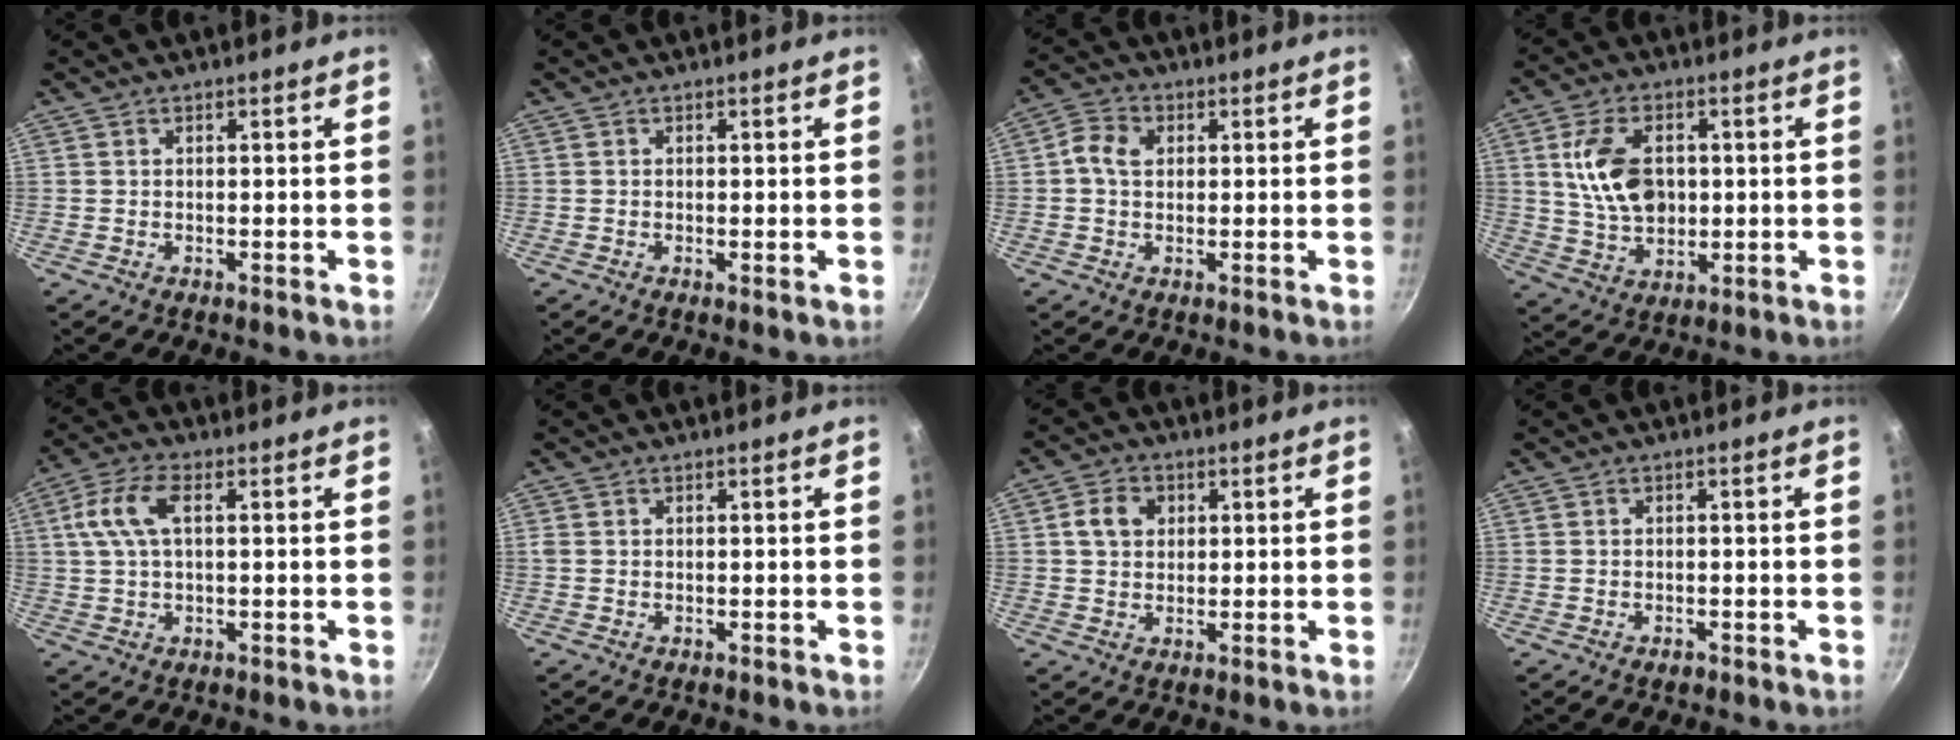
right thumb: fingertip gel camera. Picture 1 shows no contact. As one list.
[{"total": 0.7, "force": [-0.1, 0.2, 0.6], "torque": [-0.012, -0.003, -0.004]}, {"total": 5.0, "force": [0.7, 3.9, 3.2], "torque": [-0.054, 0.010, 0.007]}, {"total": 11.8, "force": [1.9, 7.7, 8.8], "torque": [-0.147, -0.003, 0.041]}, {"total": 7.8, "force": [1.8, 3.8, 6.6], "torque": [-0.147, 0.021, 0.032]}, {"total": 0.7, "force": [0.0, 0.5, 0.4], "torque": [-0.007, 0.001, 0.000]}, {"total": 5.4, "force": [1.3, 4.3, 3.0], "torque": [-0.042, 0.003, 0.021]}, {"total": 1.0, "force": [-0.7, 0.6, 0.5], "torque": [-0.007, 0.004, -0.011]}]